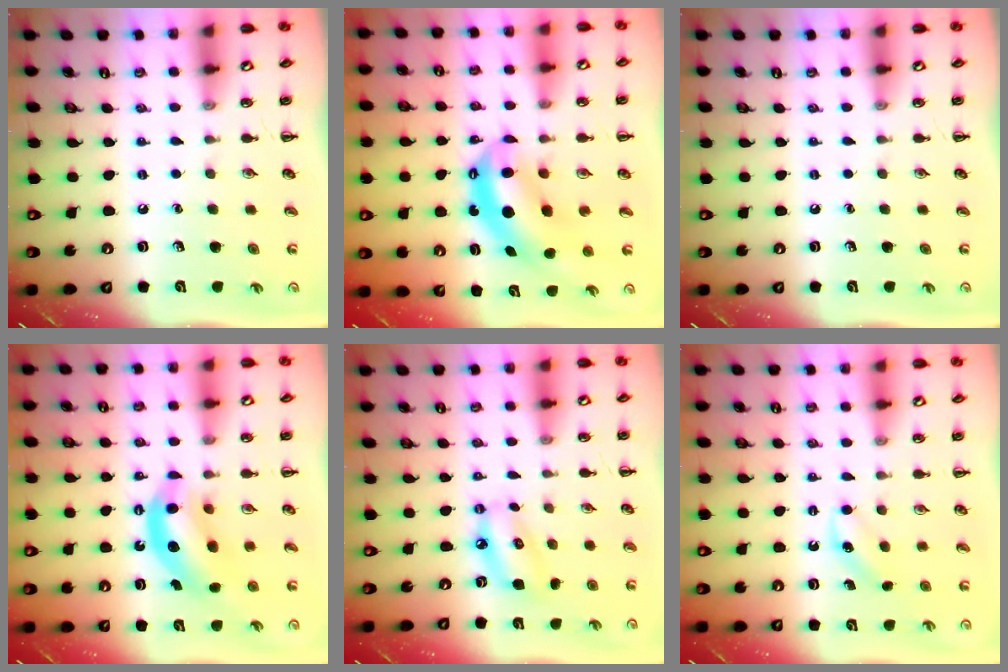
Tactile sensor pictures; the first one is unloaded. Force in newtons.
{"total": 7.9, "press": 7.7, "slide": 1.9}
{"total": 0.0}
{"total": 9.6, "press": 9.3, "slide": 2.3}
{"total": 9.0, "press": 8.7, "slide": 2.3}
{"total": 4.1, "press": 4.0, "slide": 1.1}